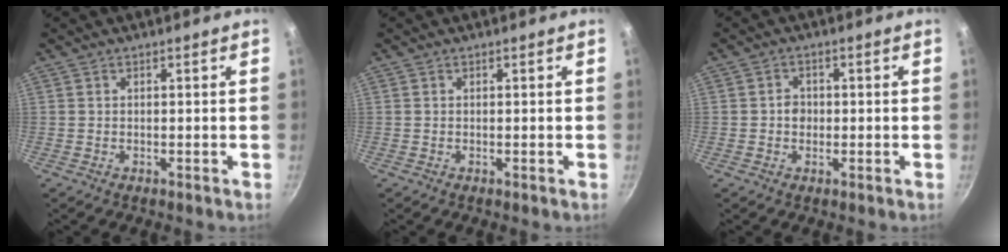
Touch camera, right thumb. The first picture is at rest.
{"total": 0.0}
{"total": 2.4, "force": [-0.2, 2.1, 1.2], "torque": [-0.004, 0.006, -0.008]}